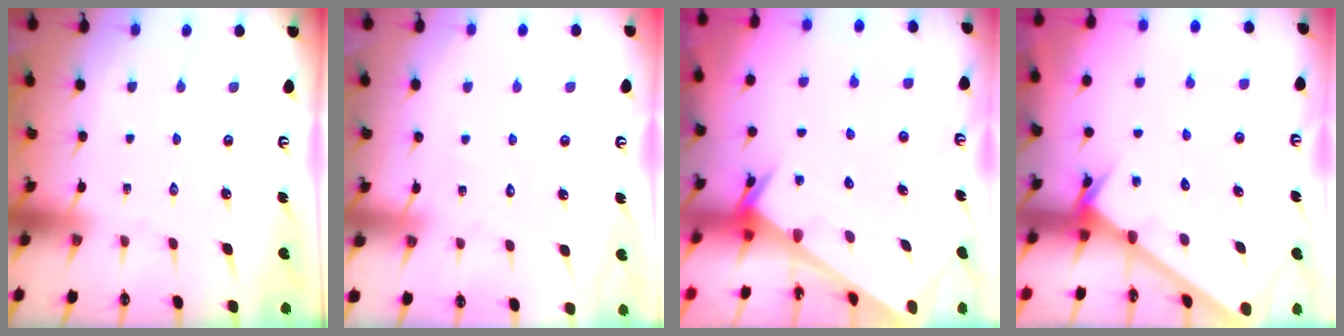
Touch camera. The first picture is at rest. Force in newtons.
{"total": 3.8, "press": 3.8, "slide": 0.5}
{"total": 3.2, "press": 3.2, "slide": 0.4}
{"total": 2.6, "press": 2.6, "slide": 0.1}